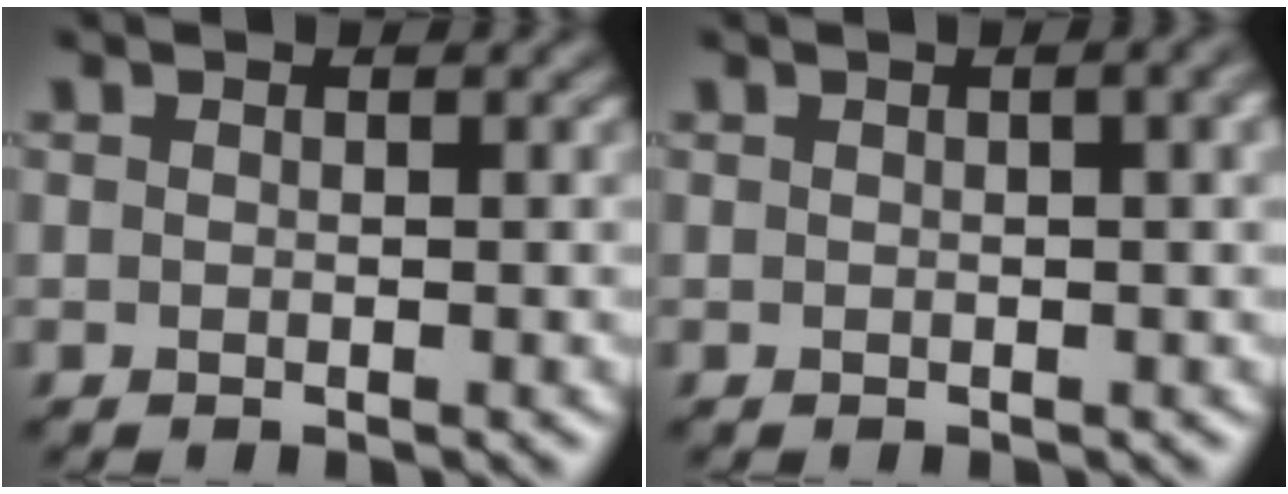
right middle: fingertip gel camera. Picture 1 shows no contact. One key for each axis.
{"total": 4.0, "fx": 1.3, "fy": 1.7, "fz": 3.4, "tx": -0.022, "ty": 0.014, "tz": 0.007}